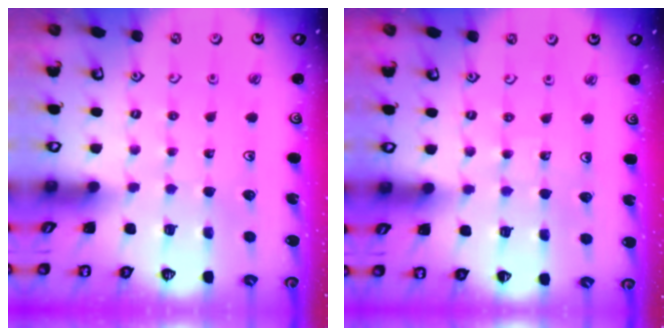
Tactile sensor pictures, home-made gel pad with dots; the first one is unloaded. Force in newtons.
{"total": 4.4, "press": 4.0, "slide": 1.9}